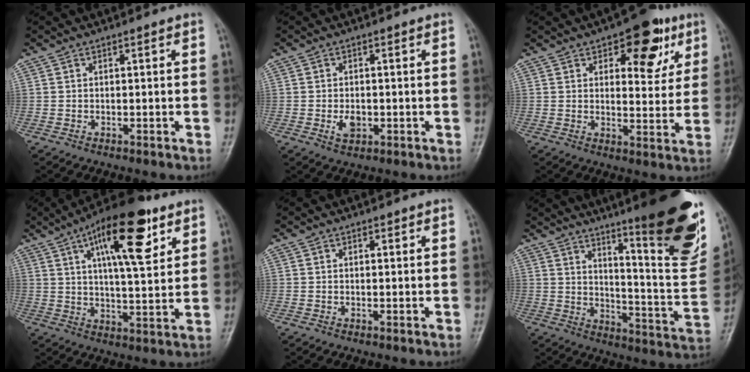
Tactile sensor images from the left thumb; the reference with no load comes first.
{"total": 3.1, "force": [-0.7, 2.1, 2.2], "torque": [-0.032, 0.000, -0.009]}
{"total": 11.9, "force": [5.6, 6.0, 8.6], "torque": [-0.067, -0.019, 0.070]}
{"total": 17.2, "force": [8.1, 6.0, 14.0], "torque": [-0.191, -0.024, 0.124]}
{"total": 0.5, "force": [0.4, 0.3, 0.3], "torque": [-0.001, -0.002, 0.003]}
{"total": 25.4, "force": [15.2, 4.4, 19.8], "torque": [-0.245, -0.086, 0.215]}